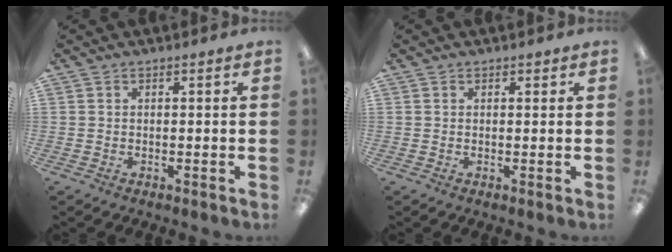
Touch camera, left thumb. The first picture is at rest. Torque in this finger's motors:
{"motor_torque": [0.16, 0.04, -0.10, -0.06, -0.07]}